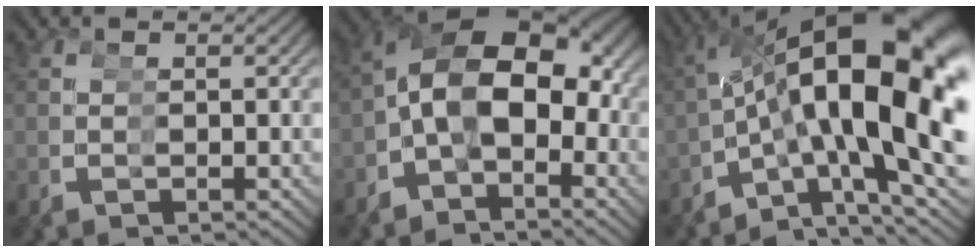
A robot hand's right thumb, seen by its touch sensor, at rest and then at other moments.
{"total": 12.7, "force": [-0.5, 9.8, 8.0], "torque": [-0.149, -0.006, -0.008]}
{"total": 16.9, "force": [0.3, 9.1, 14.2], "torque": [-0.214, -0.008, 0.016]}